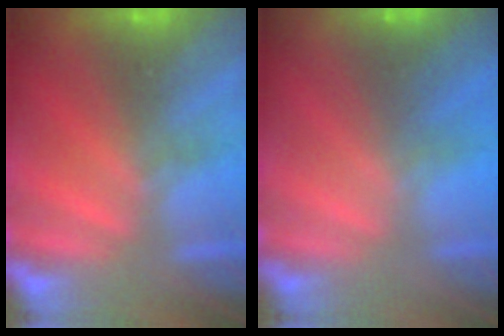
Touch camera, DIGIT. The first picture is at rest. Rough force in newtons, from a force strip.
{"total": 1.6}